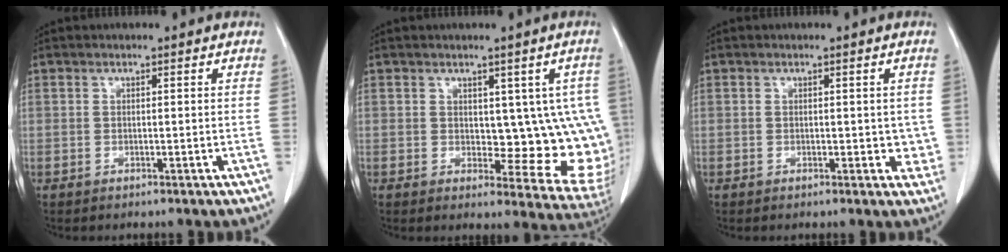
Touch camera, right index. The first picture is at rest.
{"total": 10.4, "force": [1.3, 5.4, 8.8], "torque": [-0.074, -0.002, 0.023]}
{"total": 2.8, "force": [0.1, 2.0, 2.0], "torque": [-0.005, 0.002, 0.001]}